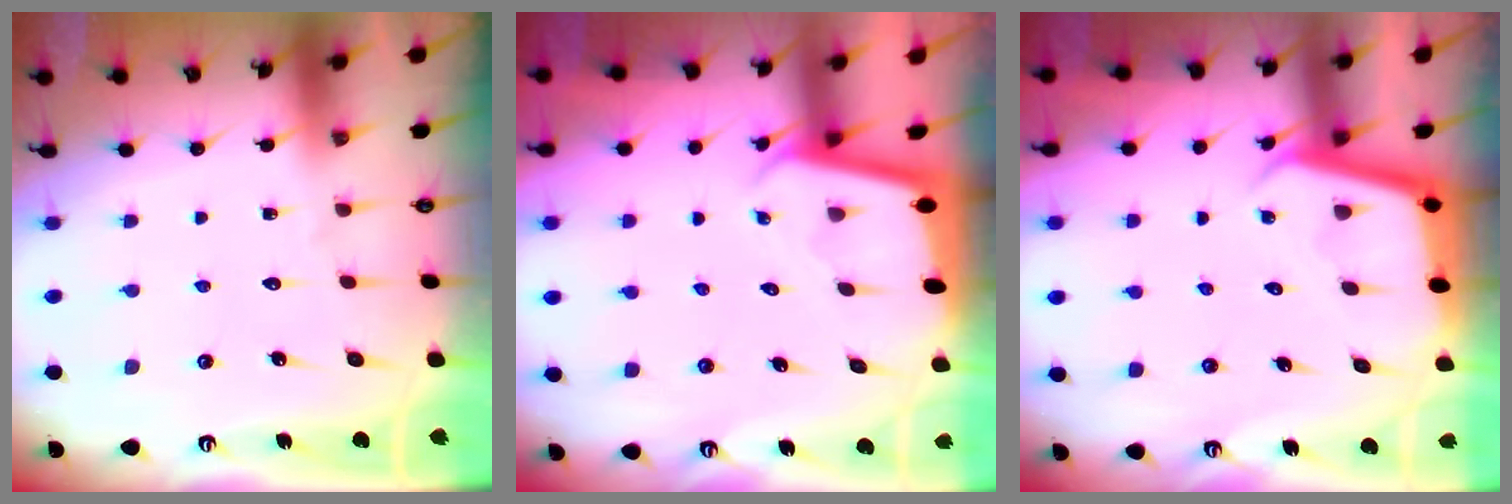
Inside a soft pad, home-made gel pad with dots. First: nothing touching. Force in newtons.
{"total": 1.7, "press": 1.7, "slide": 0.0}
{"total": 3.2, "press": 3.2, "slide": 0.2}